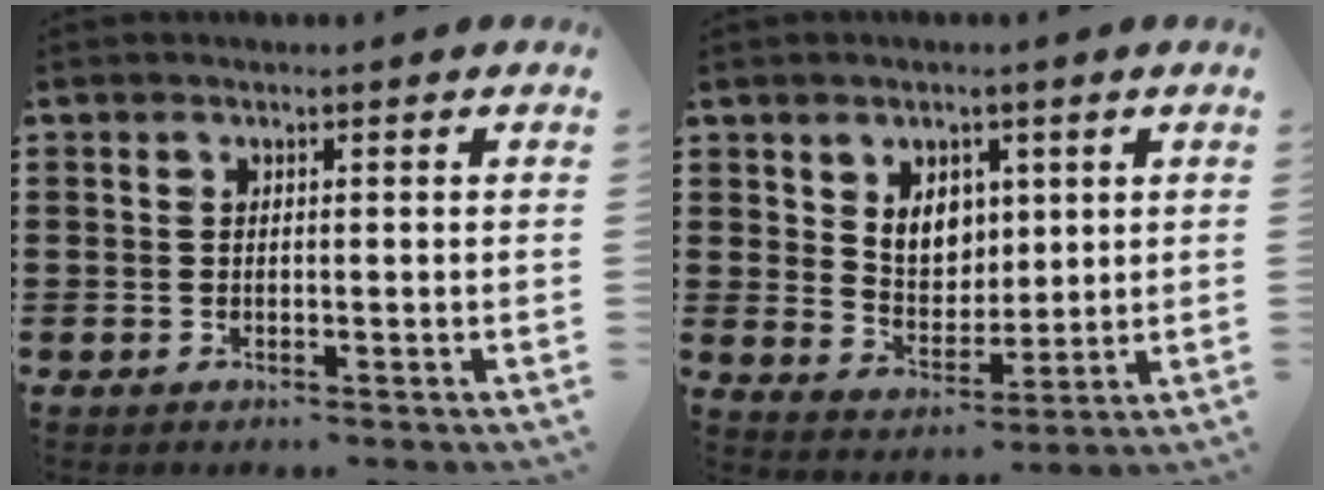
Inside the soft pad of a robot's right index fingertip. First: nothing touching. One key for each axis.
{"total": 5.7, "fx": 2.3, "fy": 4.4, "fz": 2.8, "tx": -0.056, "ty": 0.007, "tz": 0.039}